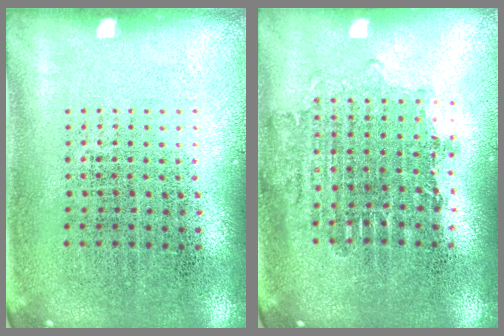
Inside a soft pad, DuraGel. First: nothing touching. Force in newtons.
{"total": 1.7, "press": 1.4, "slide": 1.0}